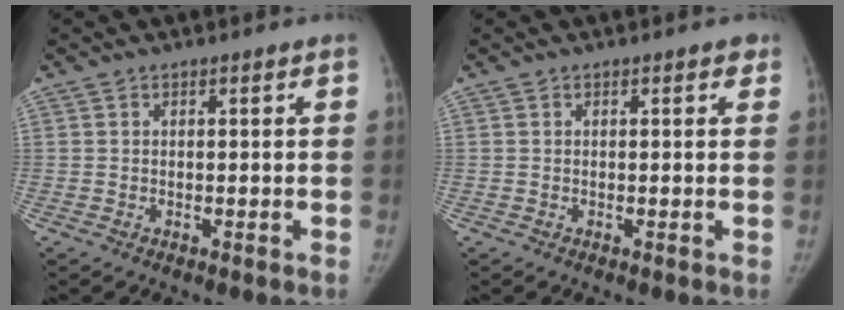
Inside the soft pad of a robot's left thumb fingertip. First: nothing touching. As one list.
[{"total": 0.9, "force": [0.5, 0.5, 0.5], "torque": [0.001, -0.001, 0.001]}]